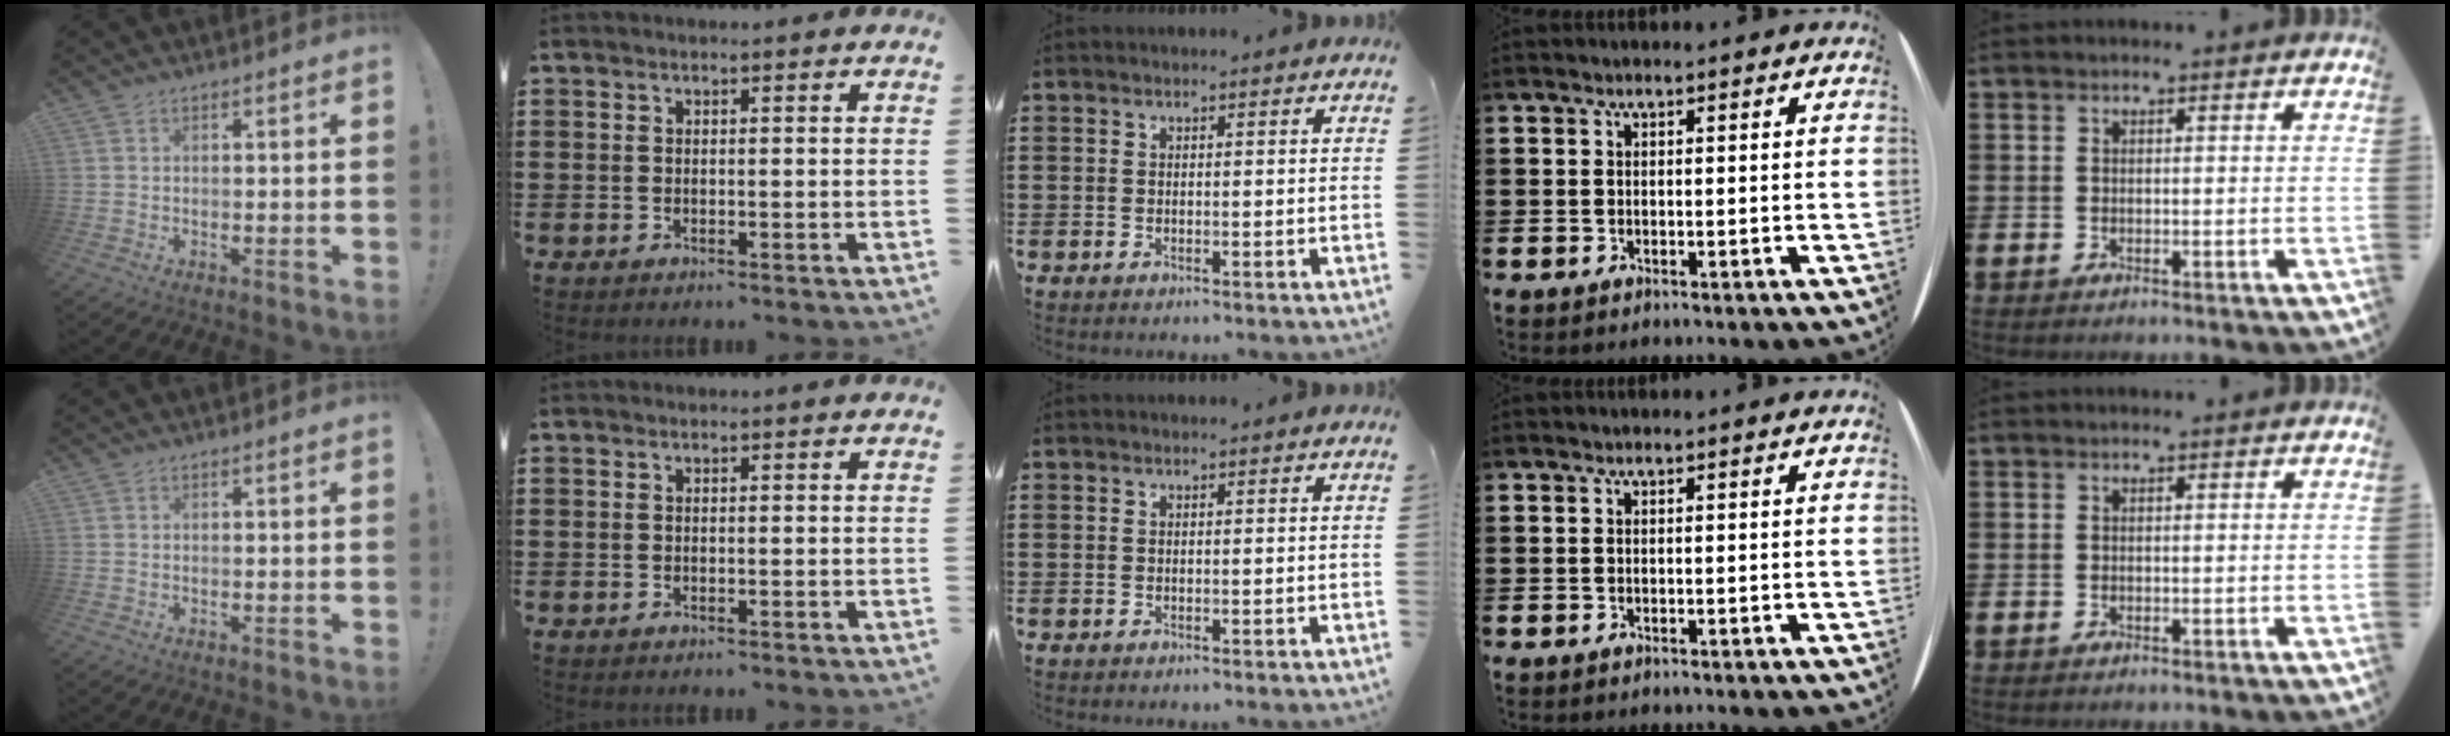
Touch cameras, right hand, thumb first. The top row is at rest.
{}